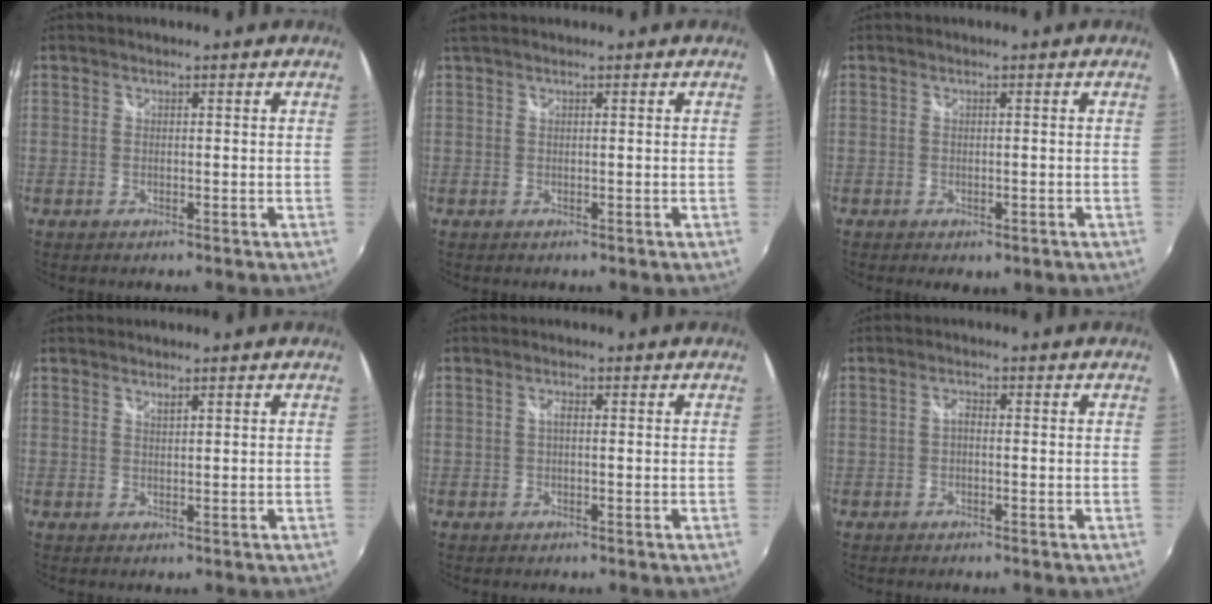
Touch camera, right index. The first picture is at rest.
{"total": 1.6, "force": [1.2, 0.2, 1.1], "torque": [-0.023, 0.006, 0.020]}
{"total": 2.0, "force": [-1.0, 1.2, 1.2], "torque": [-0.022, -0.011, -0.011]}
{"total": 0.9, "force": [0.8, 0.1, 0.3], "torque": [-0.004, 0.000, 0.014]}
{"total": 1.0, "force": [0.2, 0.3, 0.9], "torque": [-0.018, 0.002, 0.000]}
{"total": 1.0, "force": [-0.2, 0.5, 0.8], "torque": [-0.016, 0.003, -0.006]}